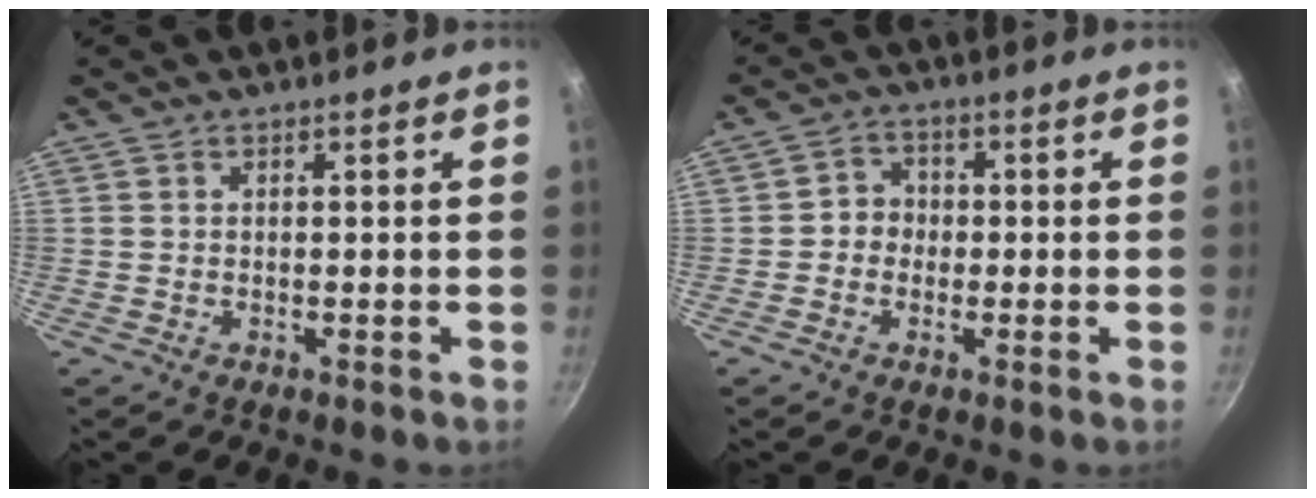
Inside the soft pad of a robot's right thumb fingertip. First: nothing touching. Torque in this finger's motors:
{"motor_torque": [0.29, -0.32, 0.15, -0.33, -0.01]}